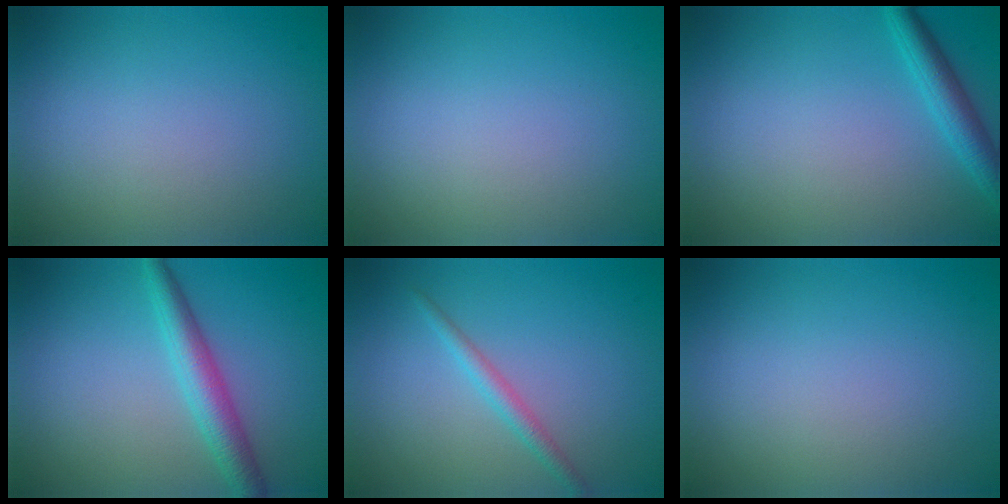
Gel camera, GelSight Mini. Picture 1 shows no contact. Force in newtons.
{"total": 0.0}
{"total": 2.7, "press": 2.7, "slide": 0.1}
{"total": 3.6, "press": 3.6, "slide": 0.1}
{"total": 1.7, "press": 1.7, "slide": 0.1}
{"total": 0.0}